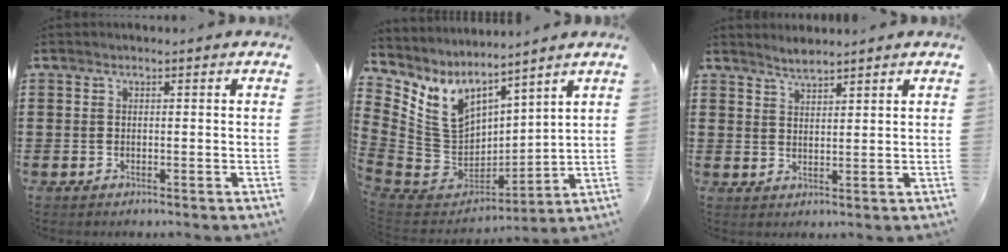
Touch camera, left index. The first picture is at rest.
{"total": 8.6, "force": [3.6, 6.2, 4.7], "torque": [-0.138, -0.040, 0.071]}
{"total": 2.2, "force": [2.1, 0.0, 0.3], "torque": [-0.011, 0.000, 0.041]}